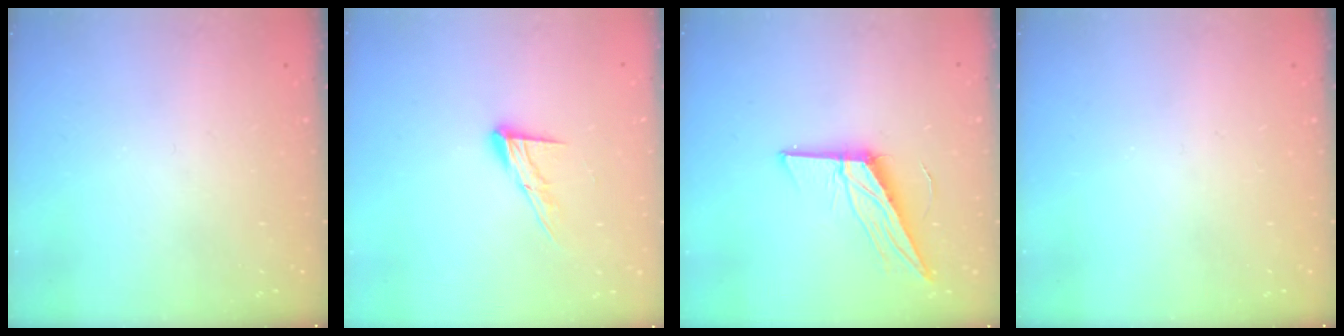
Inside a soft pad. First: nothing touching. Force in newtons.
{"total": 10.7, "press": 10.6, "slide": 1.3}
{"total": 13.3, "press": 13.3, "slide": 0.7}
{"total": 0.0}